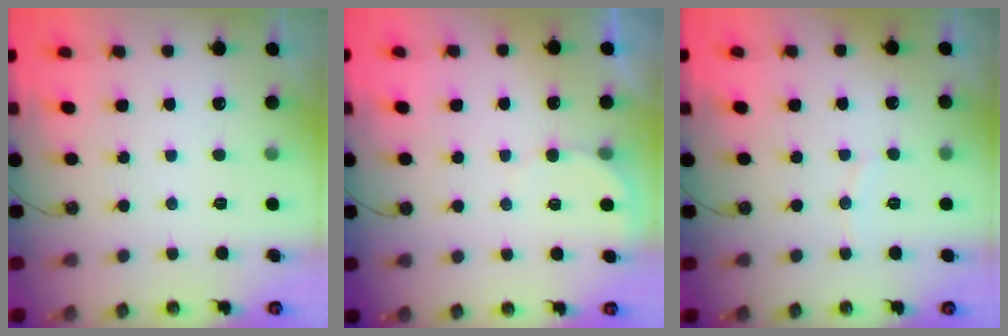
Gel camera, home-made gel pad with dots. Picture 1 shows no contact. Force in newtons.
{"total": 2.2, "press": 2.2, "slide": 0.2}
{"total": 4.0, "press": 4.0, "slide": 0.5}